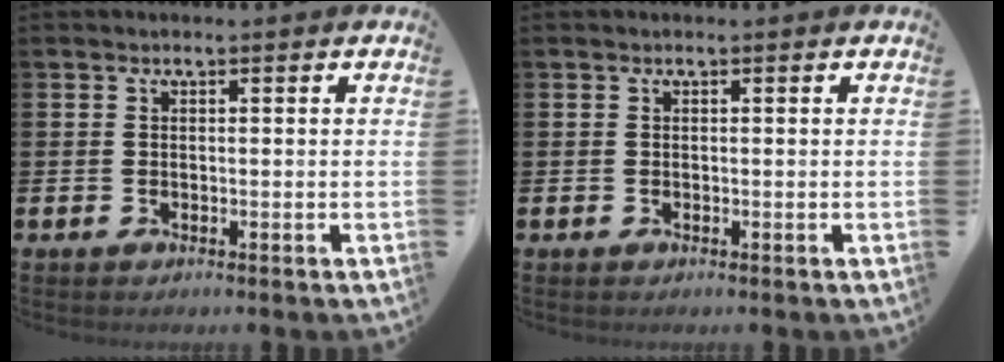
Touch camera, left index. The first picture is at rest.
{"total": 0.0}